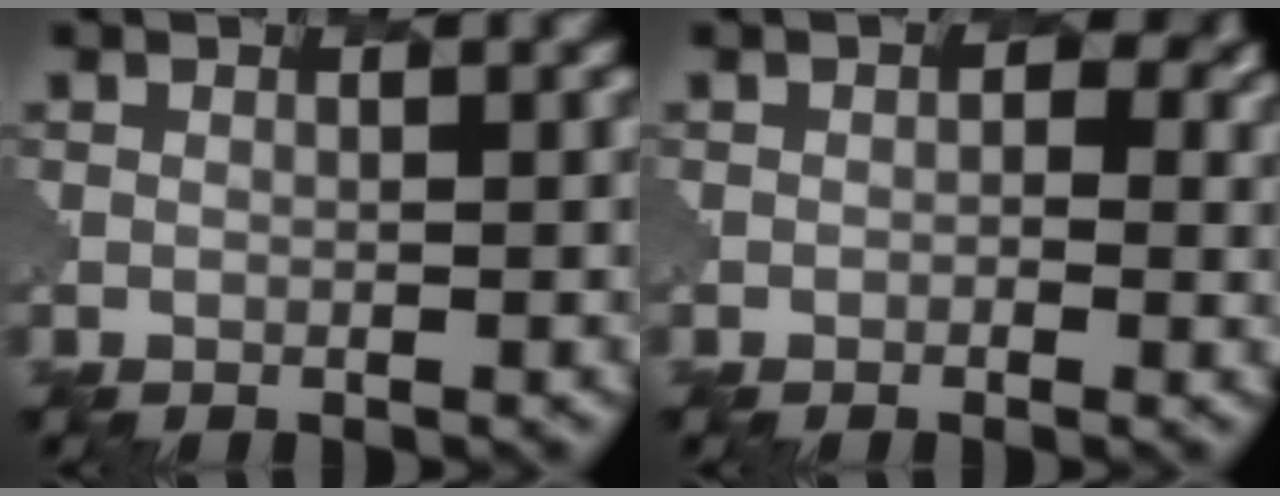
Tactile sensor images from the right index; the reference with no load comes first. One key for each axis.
{"total": 1.8, "fx": 0.2, "fy": 1.8, "fz": 0.2, "tx": -0.004, "ty": -0.006, "tz": -0.014}